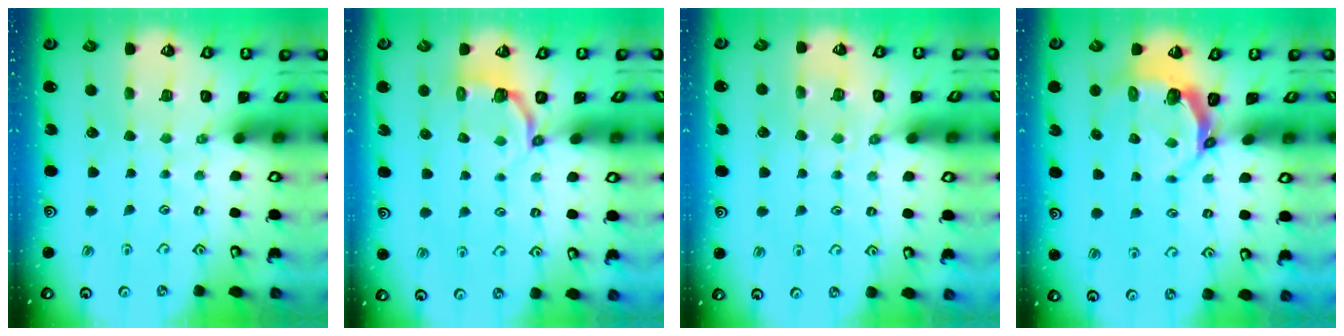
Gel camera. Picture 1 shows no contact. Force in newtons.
{"total": 3.7, "press": 2.0, "slide": 3.1}
{"total": 5.1, "press": 5.0, "slide": 0.7}
{"total": 4.7, "press": 3.6, "slide": 3.0}